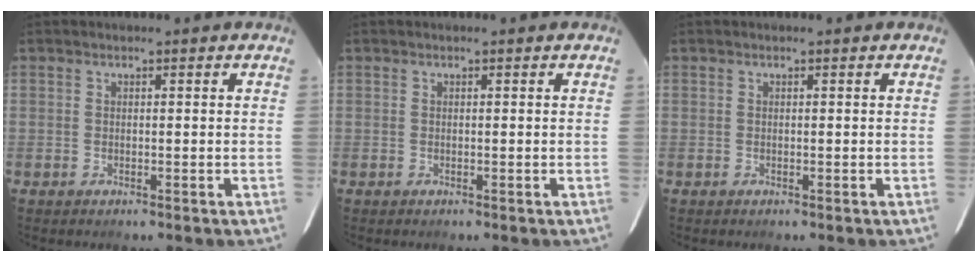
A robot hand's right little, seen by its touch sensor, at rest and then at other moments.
{"total": 0.0}
{"total": 0.0}